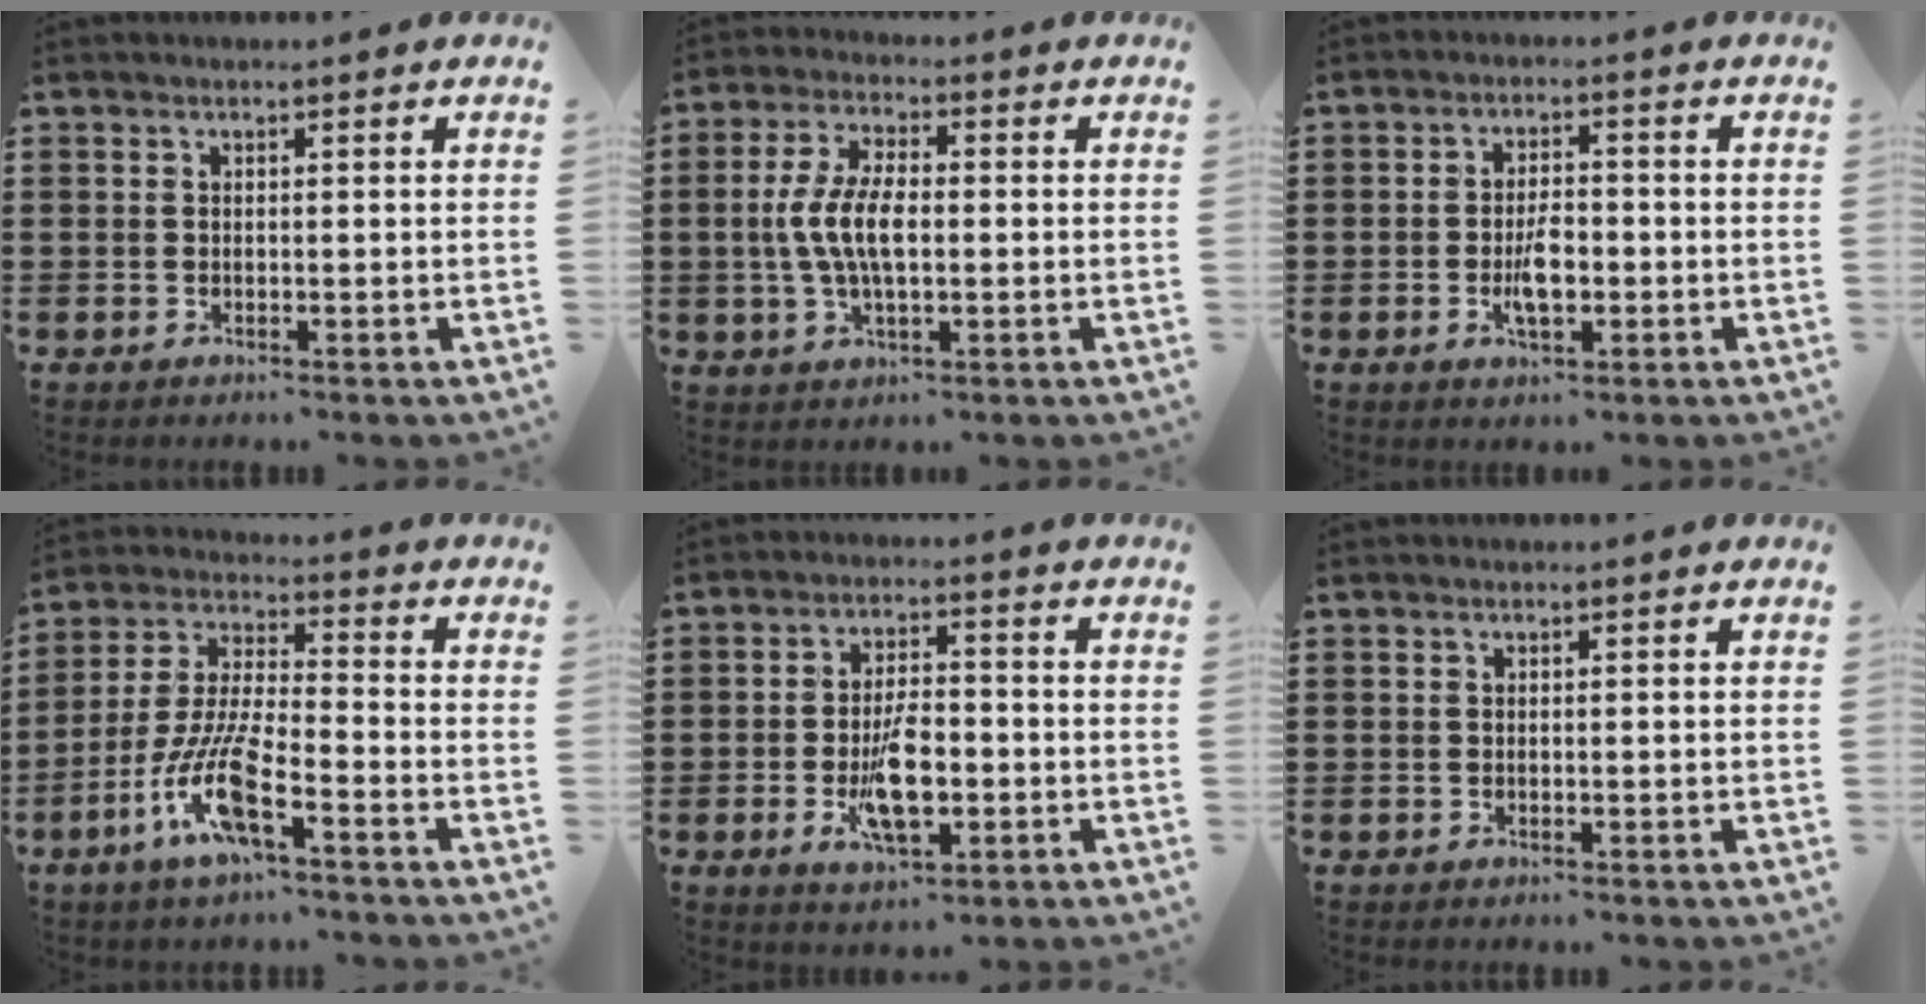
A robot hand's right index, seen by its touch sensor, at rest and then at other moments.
{"total": 7.4, "force": [-0.5, 3.1, 6.7], "torque": [-0.155, -0.005, -0.019]}
{"total": 4.8, "force": [-1.0, 2.2, 4.2], "torque": [-0.087, 0.002, -0.021]}
{"total": 10.6, "force": [-5.7, 2.0, 8.7], "torque": [-0.203, -0.013, -0.114]}
{"total": 8.4, "force": [-2.2, 3.7, 7.2], "torque": [-0.145, -0.002, -0.038]}
{"total": 0.0}